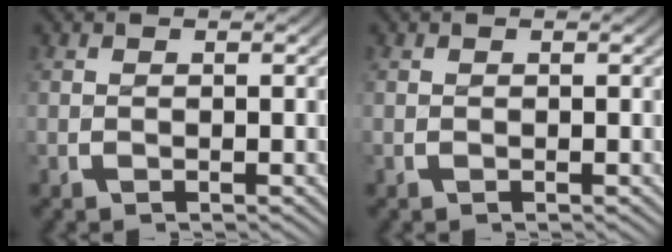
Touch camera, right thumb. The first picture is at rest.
{"total": 0.0}